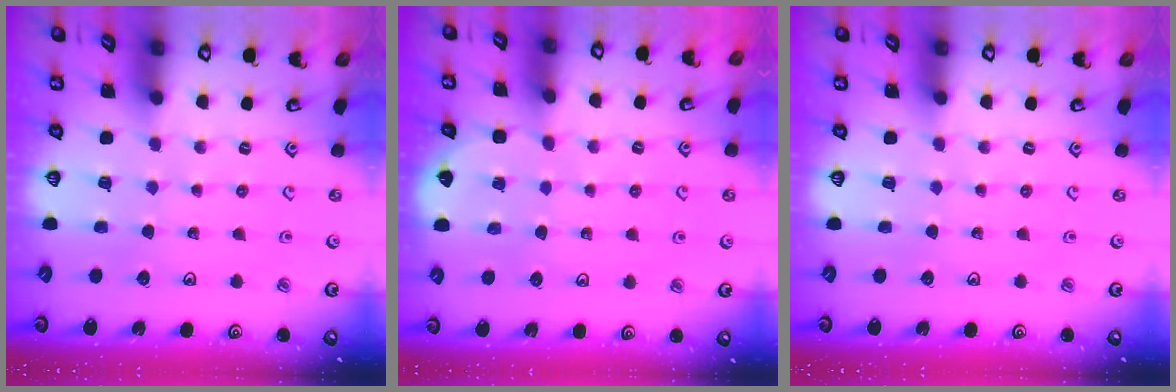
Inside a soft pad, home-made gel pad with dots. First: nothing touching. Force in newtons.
{"total": 2.3, "press": 2.3, "slide": 0.1}
{"total": 0.0}